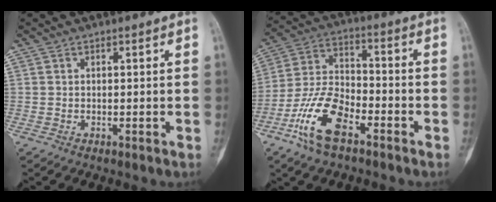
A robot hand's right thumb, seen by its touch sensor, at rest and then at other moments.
{"total": 13.5, "force": [-7.1, 6.4, 9.6], "torque": [-0.192, 0.038, -0.141]}